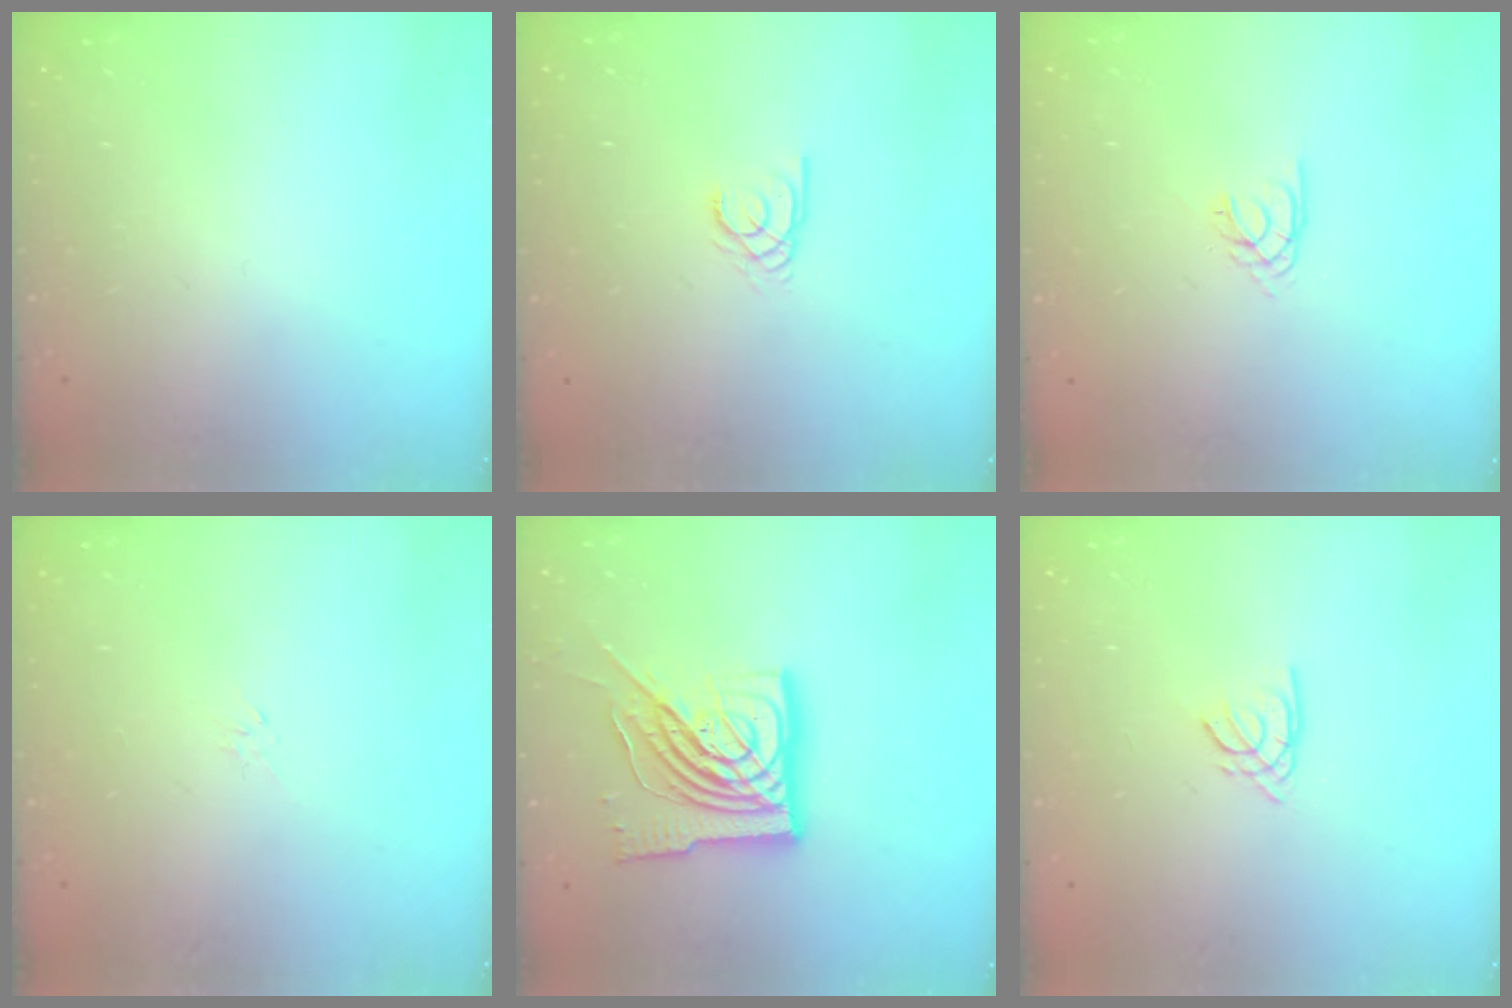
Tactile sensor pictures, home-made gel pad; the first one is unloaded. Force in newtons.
{"total": 2.0, "press": 2.0, "slide": 0.2}
{"total": 1.7, "press": 1.7, "slide": 0.1}
{"total": 0.7, "press": 0.5, "slide": 0.4}
{"total": 18.2, "press": 18.1, "slide": 1.9}
{"total": 1.6, "press": 1.6, "slide": 0.2}